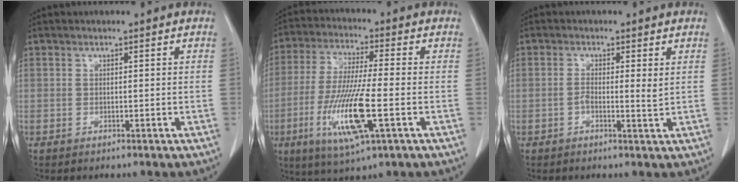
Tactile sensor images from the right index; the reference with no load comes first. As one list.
[{"total": 13.3, "force": [-4.1, 1.0, 12.6], "torque": [-0.258, -0.022, -0.074]}, {"total": 2.5, "force": [0.0, 0.4, 2.4], "torque": [-0.039, 0.000, 0.001]}]